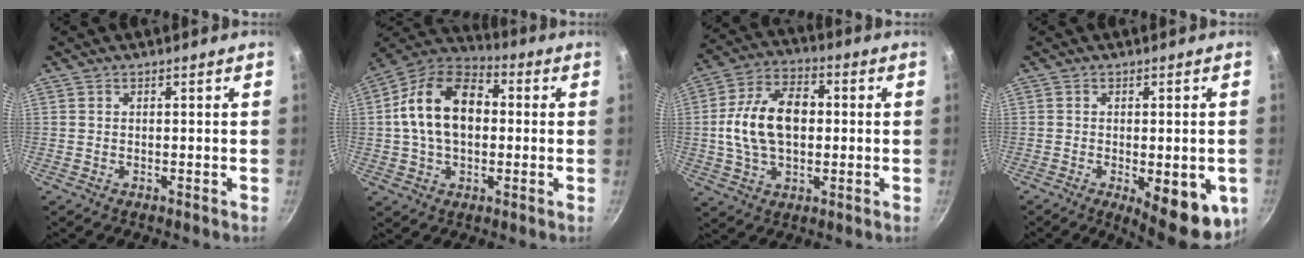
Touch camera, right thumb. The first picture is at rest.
{"total": 16.5, "force": [1.2, 11.0, 12.3], "torque": [-0.187, 0.030, 0.005]}
{"total": 15.1, "force": [0.4, 9.6, 11.7], "torque": [-0.186, 0.024, -0.002]}
{"total": 12.9, "force": [-3.8, 4.7, 11.4], "torque": [-0.115, -0.007, -0.040]}